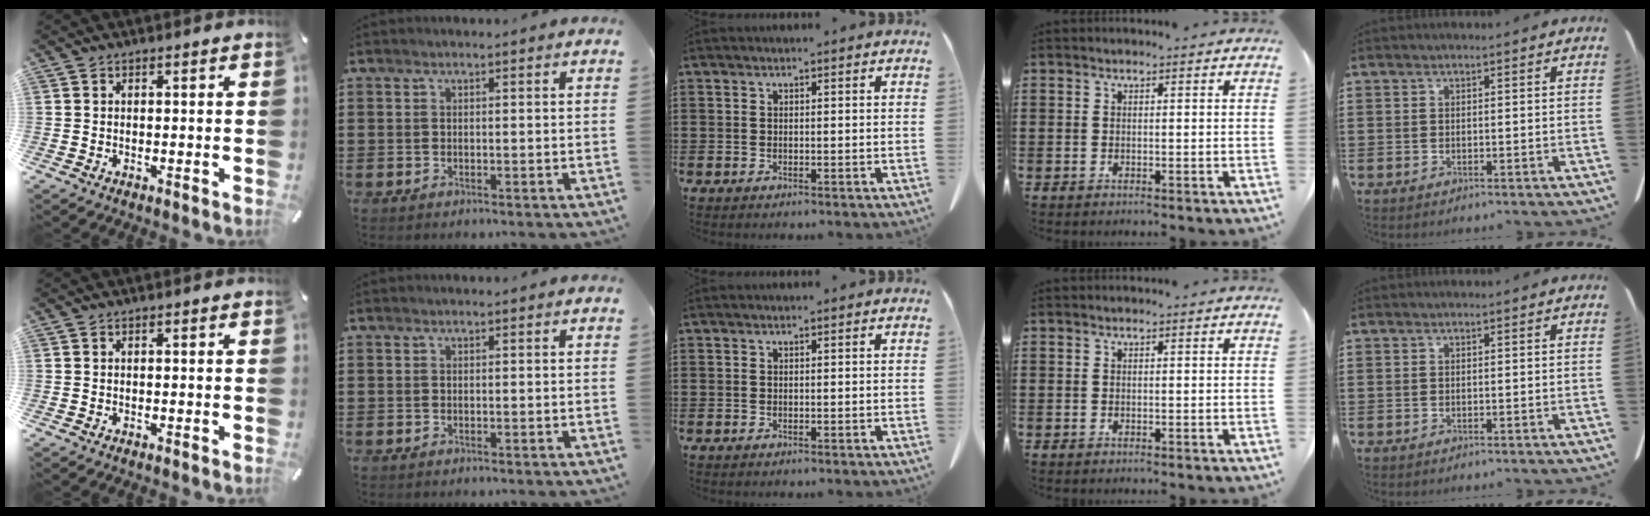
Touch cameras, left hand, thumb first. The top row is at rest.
{}